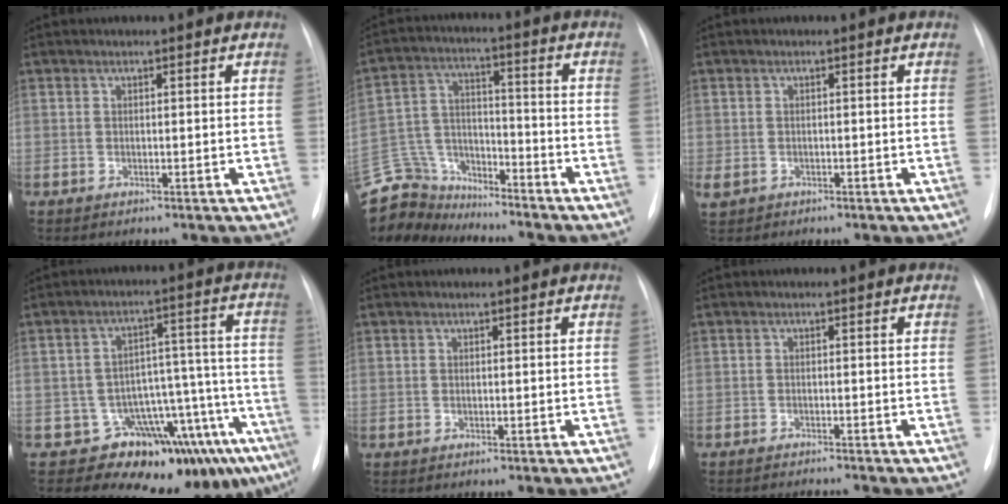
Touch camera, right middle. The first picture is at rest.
{"total": 13.3, "force": [-12.6, 4.2, 1.2], "torque": [-0.035, 0.035, -0.230]}
{"total": 2.4, "force": [-1.0, 1.9, 1.1], "torque": [-0.028, -0.001, -0.009]}
{"total": 12.2, "force": [-9.1, 5.2, 6.2], "torque": [-0.037, 0.091, -0.120]}
{"total": 0.0}
{"total": 3.3, "force": [-3.2, -0.3, 0.9], "torque": [-0.008, -0.006, -0.043]}